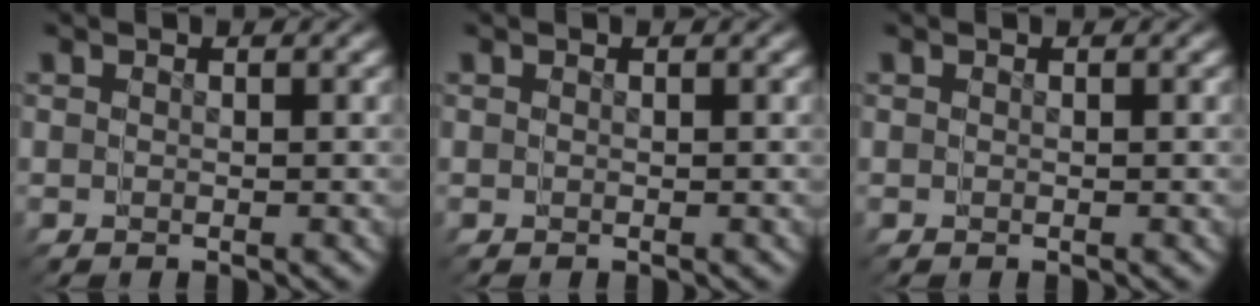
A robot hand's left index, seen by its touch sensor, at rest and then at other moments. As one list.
[{"total": 0.0}, {"total": 0.0}]